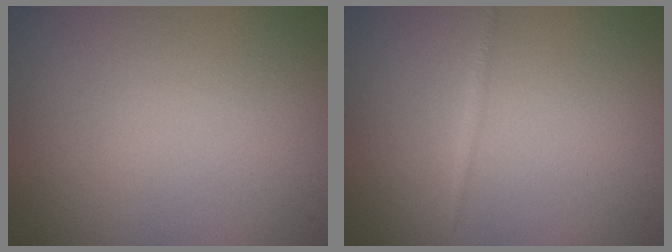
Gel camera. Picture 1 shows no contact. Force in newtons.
{"total": 0.6, "press": 0.6, "slide": 0.0}